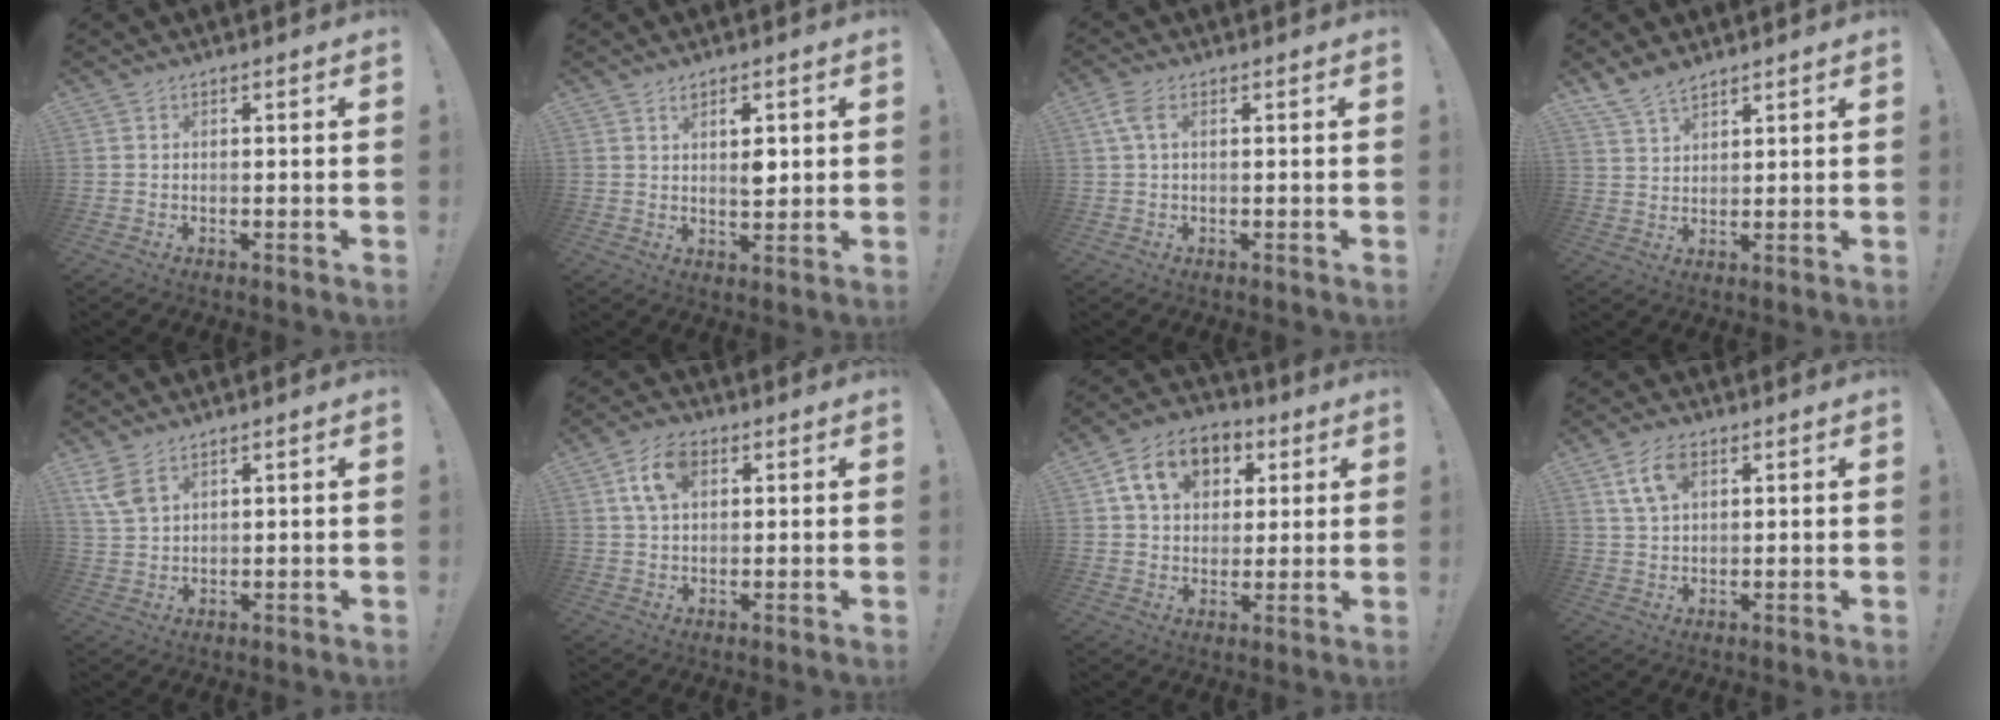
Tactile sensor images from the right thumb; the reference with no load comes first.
{"total": 4.8, "force": [1.8, 2.2, 3.9], "torque": [-0.049, -0.015, 0.024]}
{"total": 4.2, "force": [1.3, 1.9, 3.5], "torque": [-0.075, 0.008, 0.026]}
{"total": 6.1, "force": [5.1, 2.3, 2.4], "torque": [-0.050, -0.027, 0.099]}
{"total": 6.3, "force": [3.9, 3.2, 3.8], "torque": [-0.079, -0.010, 0.078]}
{"total": 8.9, "force": [3.1, 5.5, 6.4], "torque": [-0.120, 0.009, 0.058]}
{"total": 13.4, "force": [5.4, 10.1, 6.9], "torque": [-0.109, -0.008, 0.107]}
{"total": 7.8, "force": [3.3, 4.4, 5.5], "torque": [-0.098, 0.002, 0.063]}